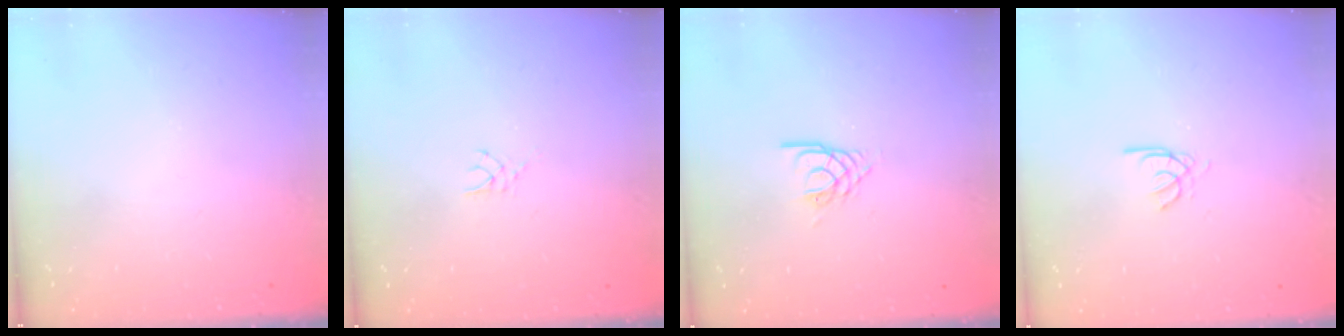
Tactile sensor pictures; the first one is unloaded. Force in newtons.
{"total": 2.1, "press": 2.1, "slide": 0.3}
{"total": 2.5, "press": 2.4, "slide": 0.4}
{"total": 2.6, "press": 2.6, "slide": 0.3}